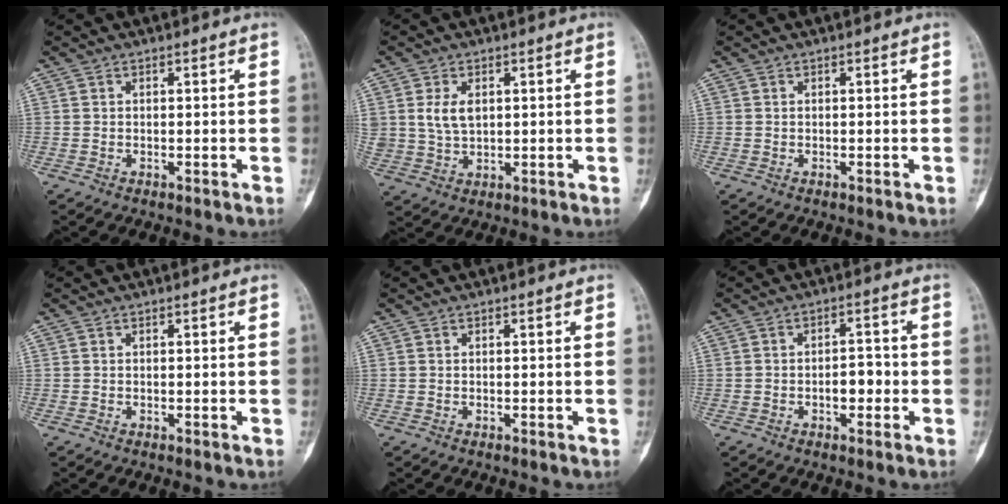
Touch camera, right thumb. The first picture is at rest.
{"total": 4.9, "force": [1.2, 3.2, 3.6], "torque": [-0.063, -0.006, 0.030]}
{"total": 0.0}
{"total": 0.0}
{"total": 0.0}
{"total": 4.1, "force": [-1.1, 2.3, 3.2], "torque": [-0.031, 0.014, -0.019]}